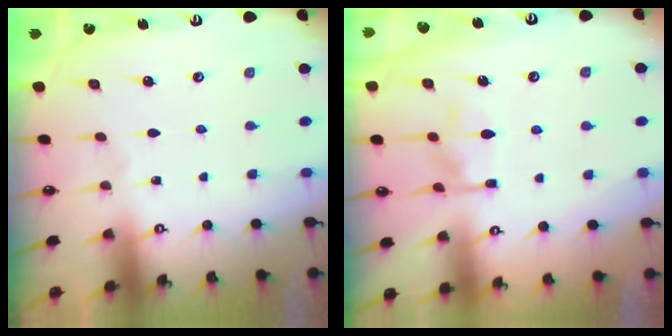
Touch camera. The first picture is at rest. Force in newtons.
{"total": 10.4, "press": 10.3, "slide": 1.0}